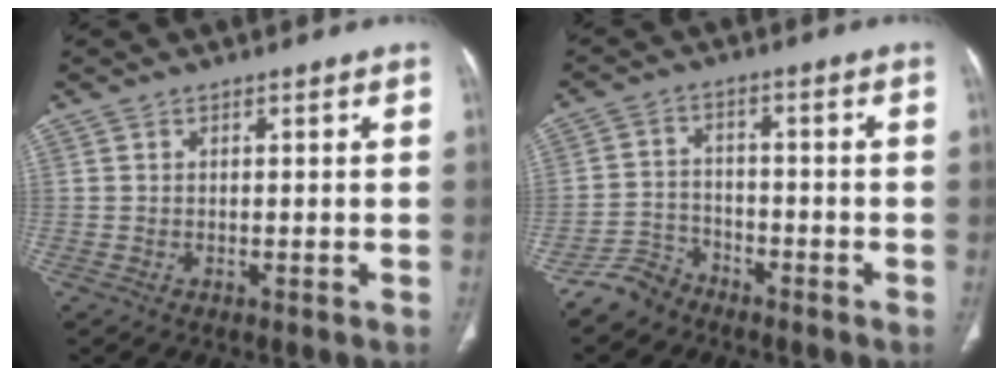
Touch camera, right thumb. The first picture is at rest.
{"total": 5.1, "force": [-4.3, 2.7, 0.1], "torque": [0.008, 0.027, -0.091]}